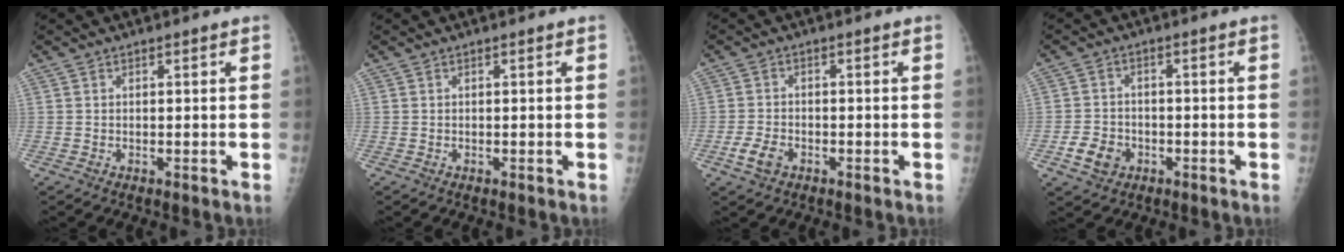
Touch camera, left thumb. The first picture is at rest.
{"total": 0.0}
{"total": 4.0, "force": [-1.9, 2.6, 2.4], "torque": [-0.046, 0.007, -0.035]}
{"total": 5.5, "force": [-2.2, 4.4, 2.4], "torque": [-0.032, 0.012, -0.036]}